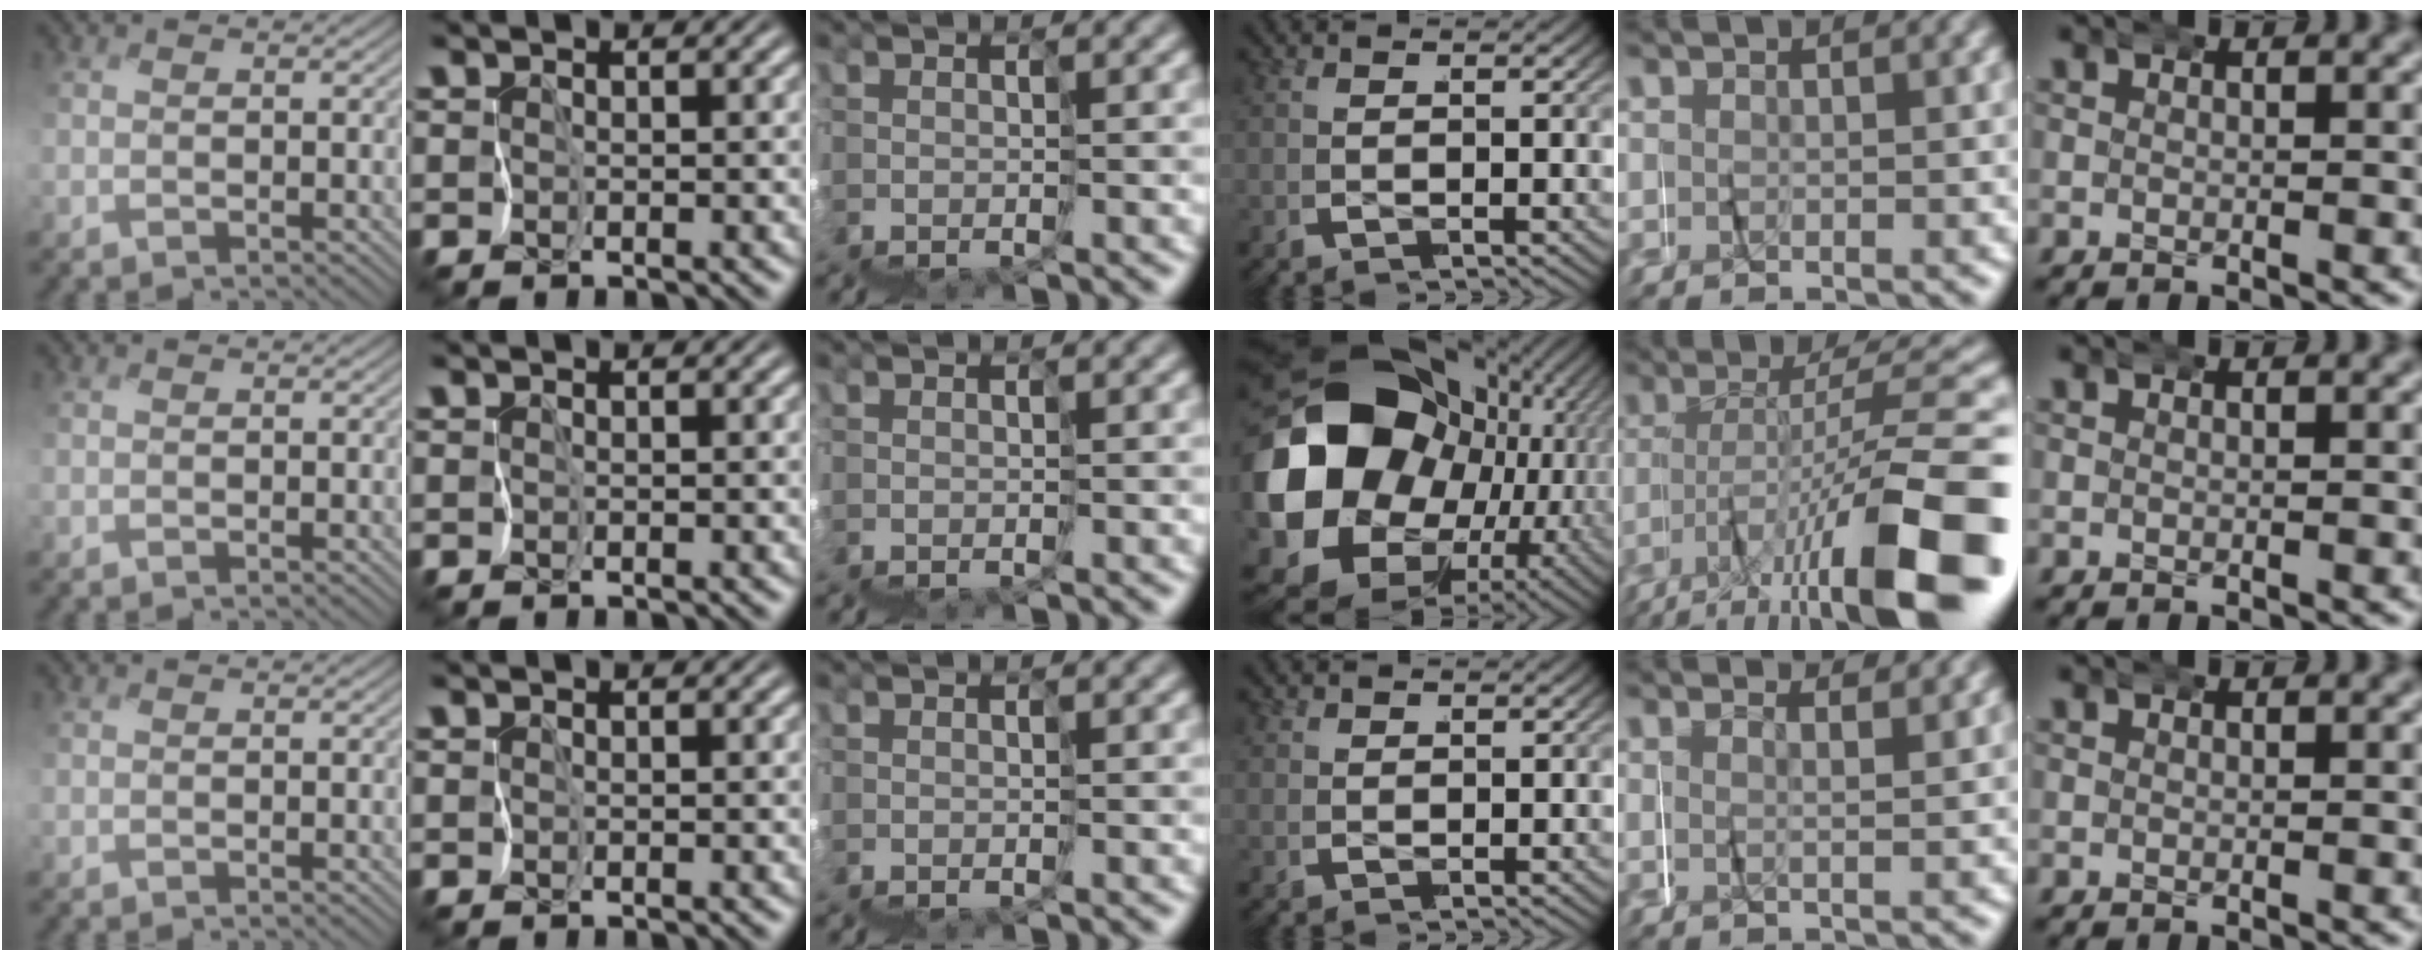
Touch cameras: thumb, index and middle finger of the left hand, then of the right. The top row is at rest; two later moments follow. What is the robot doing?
{"motion": "wrap", "object": "napkin"}